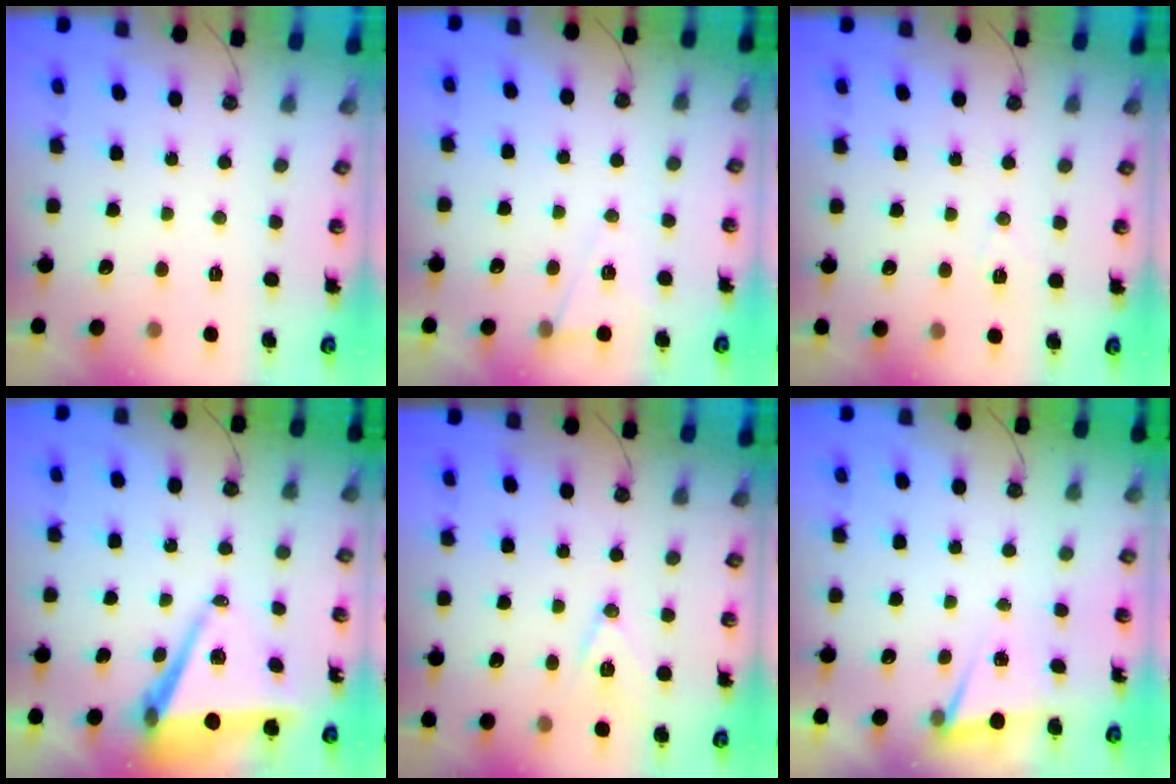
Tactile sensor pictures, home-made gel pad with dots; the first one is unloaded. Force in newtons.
{"total": 6.0, "press": 3.9, "slide": 4.5}
{"total": 5.1, "press": 4.7, "slide": 2.0}
{"total": 9.3, "press": 8.4, "slide": 4.1}
{"total": 10.5, "press": 9.9, "slide": 3.4}
{"total": 2.3, "press": 2.0, "slide": 1.1}